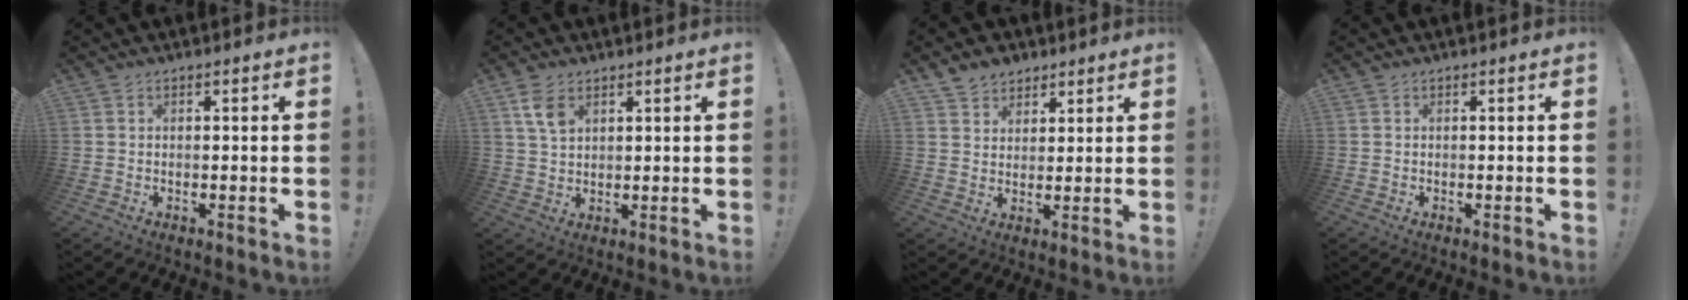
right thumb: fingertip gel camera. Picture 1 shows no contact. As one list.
[{"total": 5.9, "force": [3.0, 3.3, 3.8], "torque": [-0.065, -0.012, 0.057]}, {"total": 6.0, "force": [4.4, 4.0, 0.6], "torque": [-0.010, -0.030, 0.085]}, {"total": 0.0}]